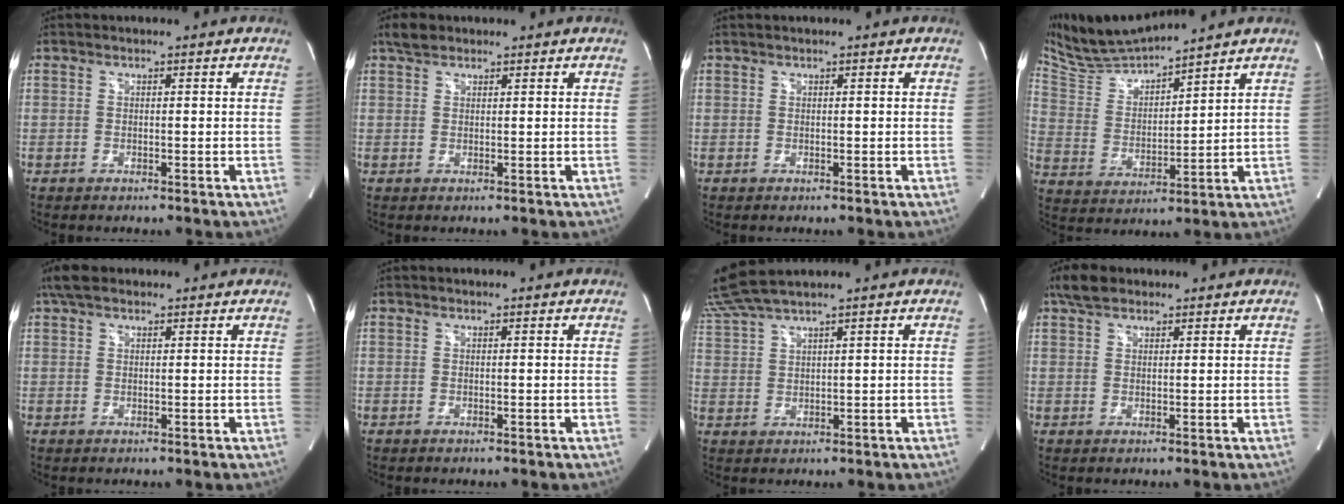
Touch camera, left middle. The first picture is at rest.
{"total": 2.3, "force": [1.8, 1.2, 0.8], "torque": [-0.018, 0.012, 0.032]}
{"total": 0.9, "force": [0.8, -0.1, 0.5], "torque": [-0.011, 0.016, 0.020]}
{"total": 10.7, "force": [10.3, -0.3, 2.8], "torque": [-0.077, 0.007, 0.213]}
{"total": 3.5, "force": [2.5, 1.5, 1.8], "torque": [-0.044, 0.025, 0.049]}
{"total": 0.0}
{"total": 2.6, "force": [2.2, -0.3, 1.4], "torque": [-0.025, 0.020, 0.044]}
{"total": 3.5, "force": [2.6, 1.7, 1.5], "torque": [-0.036, 0.017, 0.050]}